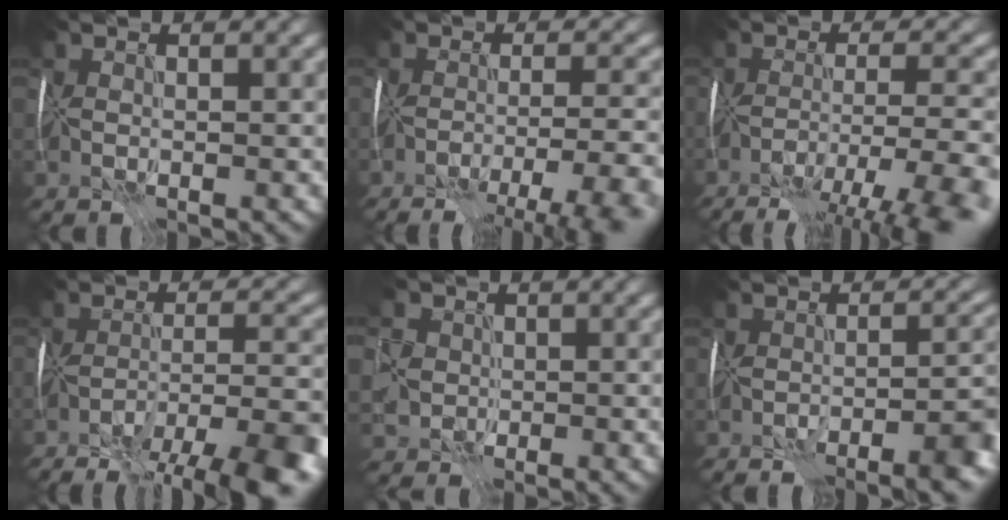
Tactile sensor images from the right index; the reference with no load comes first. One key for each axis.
{"total": 8.2, "fx": -6.4, "fy": 0.8, "fz": 5.2, "tx": -0.073, "ty": -0.018, "tz": -0.083}
{"total": 11.2, "fx": -8.5, "fy": 1.6, "fz": 7.2, "tx": -0.117, "ty": -0.027, "tz": -0.114}
{"total": 9.6, "fx": -7.2, "fy": 1.1, "fz": 6.3, "tx": -0.095, "ty": -0.008, "tz": -0.109}
{"total": 3.3, "fx": -0.3, "fy": 3.1, "fz": 1.2, "tx": -0.035, "ty": 0.009, "tz": -0.013}
{"total": 6.7, "fx": -4.5, "fy": 1.1, "fz": 4.8, "tx": -0.054, "ty": -0.009, "tz": -0.063}